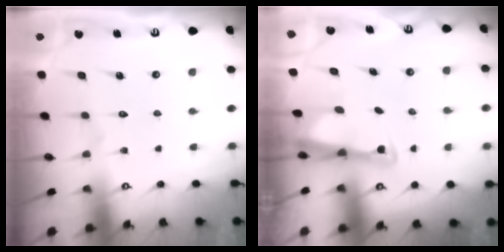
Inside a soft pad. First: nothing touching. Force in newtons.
{"total": 2.4, "press": 2.4, "slide": 0.5}